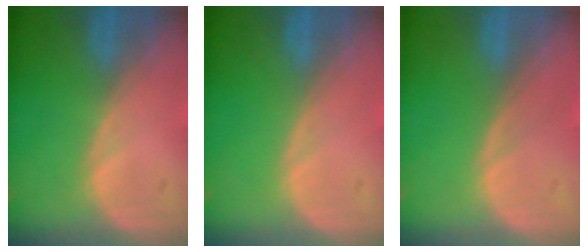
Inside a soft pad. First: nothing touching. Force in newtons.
{"total": 0.0}
{"total": 0.0}